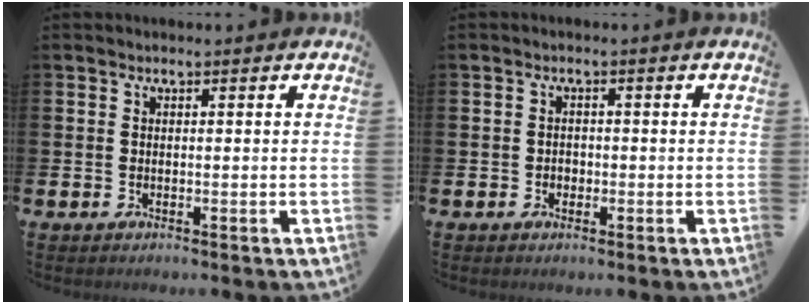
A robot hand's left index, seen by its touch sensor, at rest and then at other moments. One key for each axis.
{"total": 1.2, "fx": -0.4, "fy": 1.0, "fz": 0.3, "tx": -0.007, "ty": 0.006, "tz": -0.011}